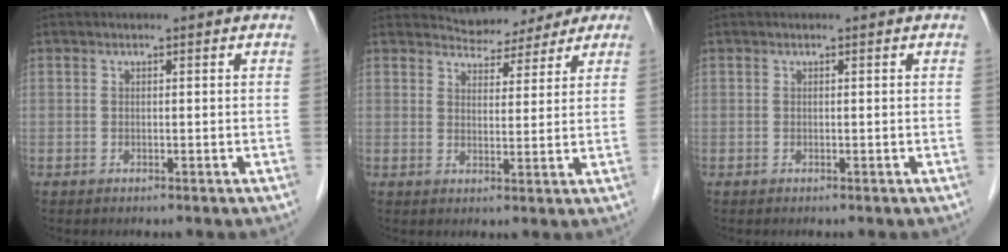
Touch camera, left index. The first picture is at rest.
{"total": 7.3, "force": [6.5, 3.3, 0.8], "torque": [-0.009, 0.012, 0.077]}
{"total": 0.0}